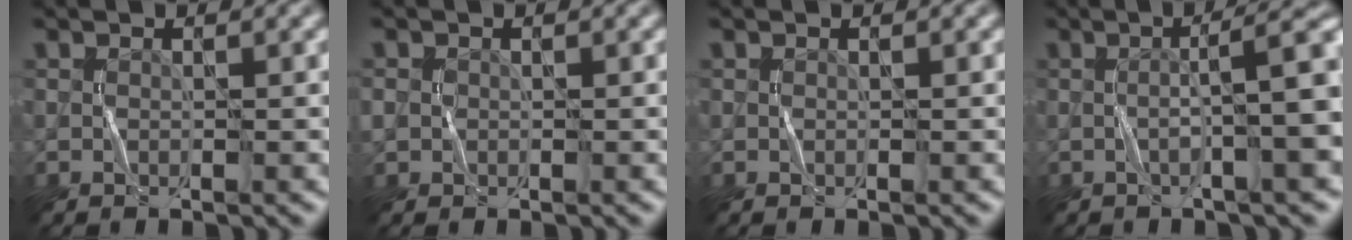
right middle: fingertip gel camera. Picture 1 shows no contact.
{"total": 1.4, "force": [0.0, 1.3, 0.5], "torque": [-0.010, -0.001, -0.001]}
{"total": 0.0}
{"total": 7.4, "force": [0.1, 1.2, 7.4], "torque": [-0.087, 0.017, 0.000]}